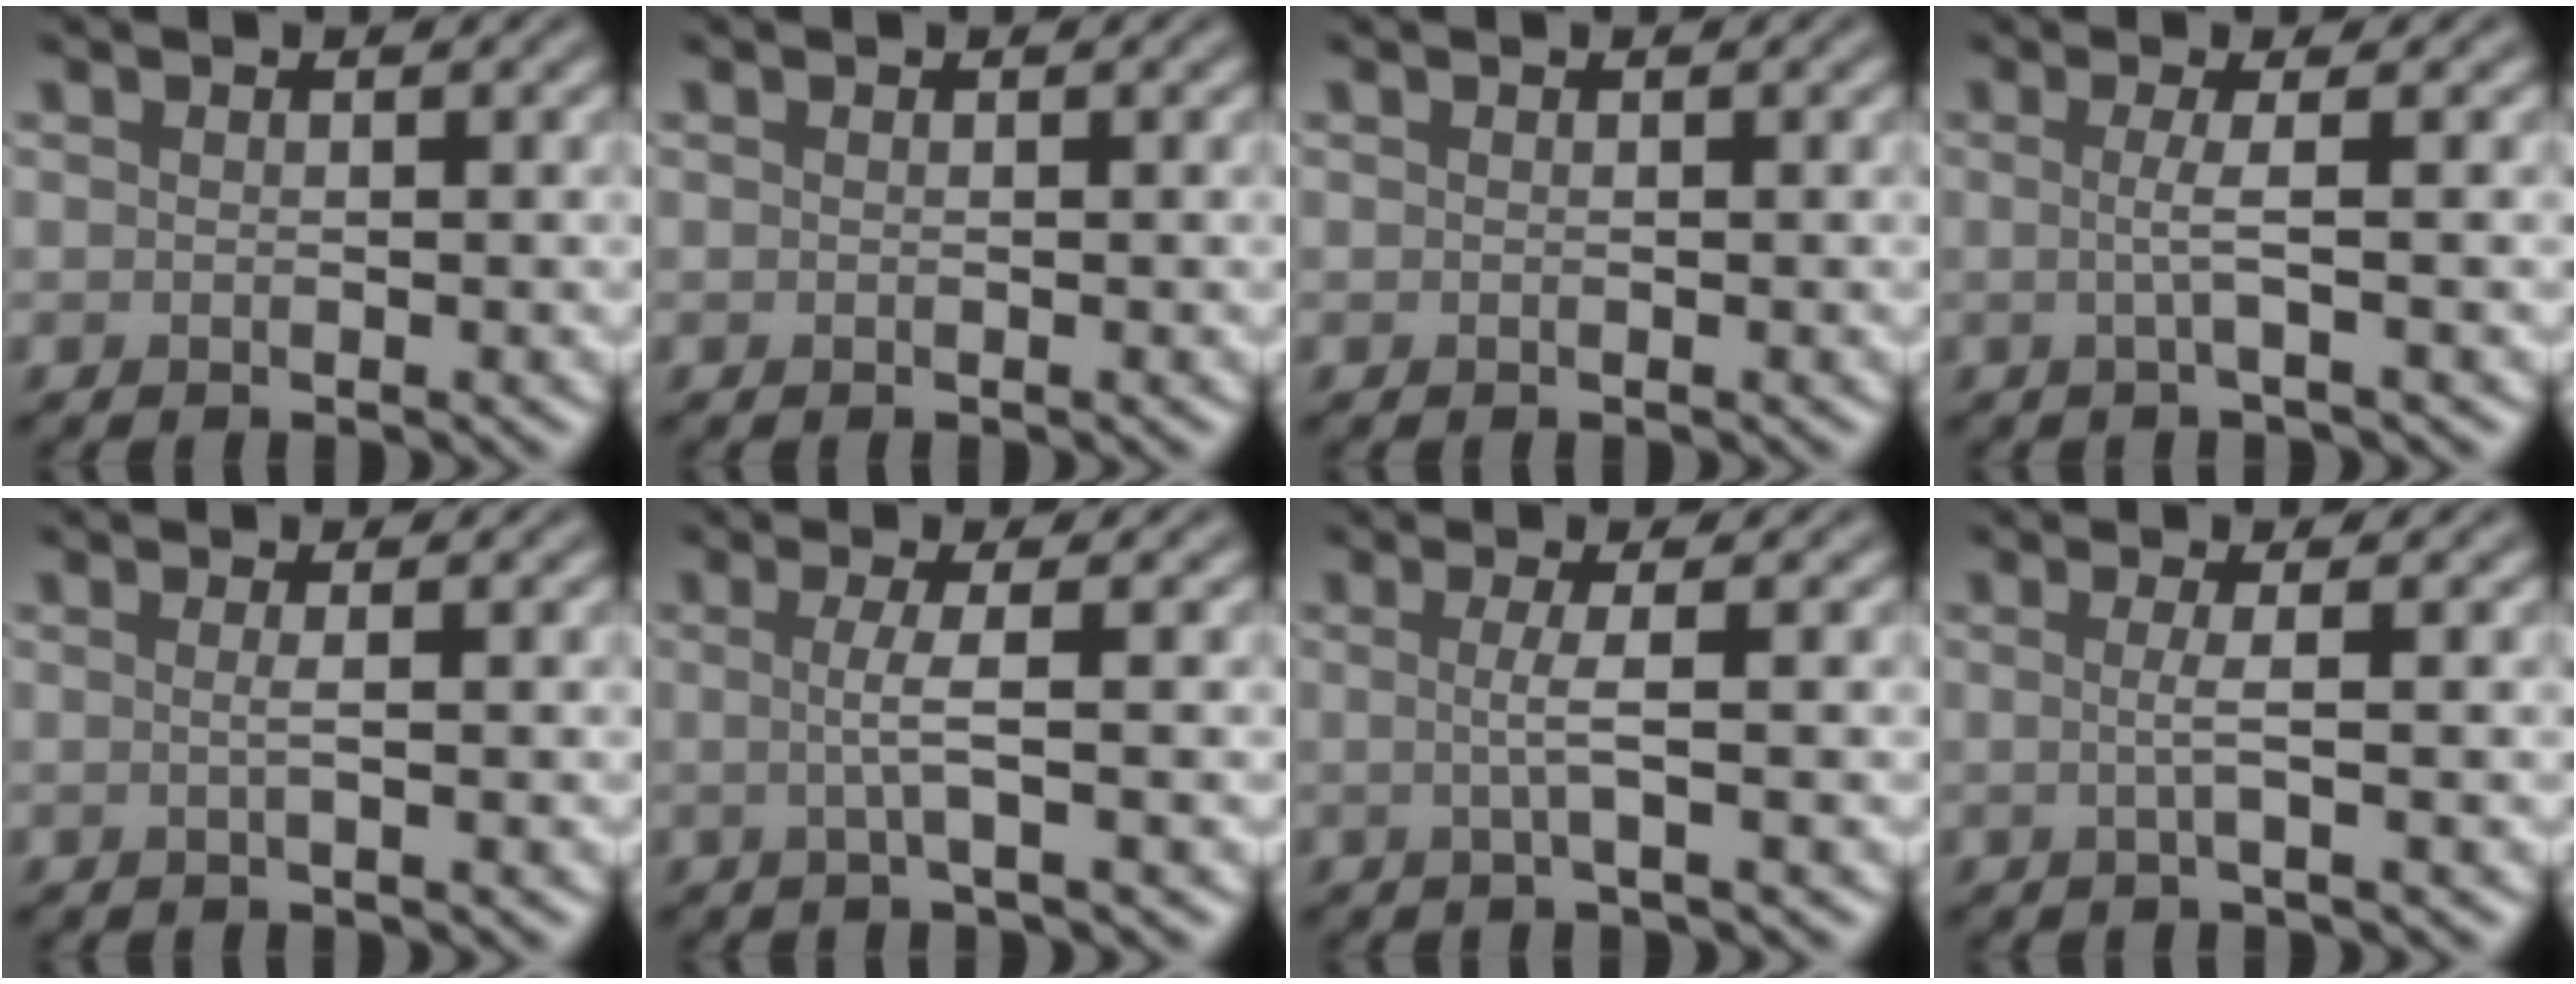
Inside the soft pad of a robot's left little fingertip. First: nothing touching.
{"total": 0.0}
{"total": 0.0}
{"total": 2.3, "force": [0.0, 0.6, 2.2], "torque": [-0.039, -0.002, -0.010]}
{"total": 1.4, "force": [0.0, 0.5, 1.3], "torque": [-0.017, -0.004, -0.011]}
{"total": 2.7, "force": [0.0, 0.6, 2.6], "torque": [-0.047, -0.003, -0.010]}
{"total": 2.4, "force": [0.0, 0.5, 2.3], "torque": [-0.041, -0.002, -0.010]}
{"total": 2.0, "force": [0.0, 0.5, 1.9], "torque": [-0.032, -0.002, -0.010]}